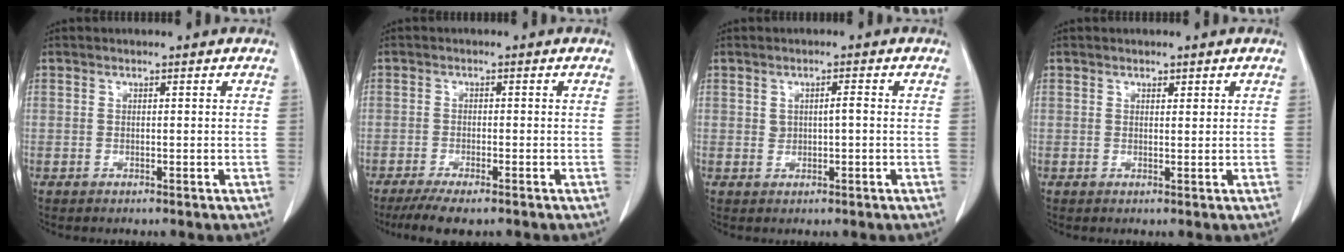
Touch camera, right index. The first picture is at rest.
{"total": 5.9, "force": [-4.5, 1.2, 3.7], "torque": [-0.059, -0.012, -0.070]}
{"total": 1.9, "force": [0.5, 1.2, 1.4], "torque": [-0.016, 0.005, 0.011]}
{"total": 0.8, "force": [0.6, 0.4, 0.4], "torque": [-0.005, -0.005, 0.008]}